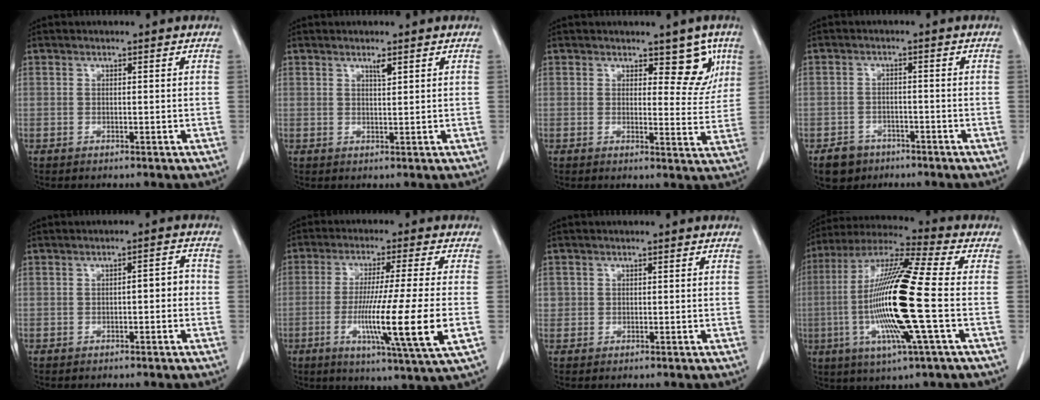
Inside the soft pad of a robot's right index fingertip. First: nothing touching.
{"total": 1.3, "force": [0.9, 0.1, 0.9], "torque": [-0.018, -0.004, 0.016]}
{"total": 5.6, "force": [3.3, 2.8, 3.5], "torque": [-0.020, -0.005, 0.040]}
{"total": 4.2, "force": [-2.7, 3.1, 0.6], "torque": [-0.013, 0.009, -0.039]}
{"total": 2.7, "force": [-0.6, 0.9, 2.5], "torque": [-0.035, 0.014, -0.006]}
{"total": 15.1, "force": [-3.3, -1.4, 14.7], "torque": [-0.261, -0.032, -0.061]}
{"total": 1.4, "force": [0.2, 1.3, 0.2], "torque": [0.008, 0.005, 0.001]}
{"total": 19.8, "force": [-3.0, 0.5, 19.6], "torque": [-0.400, -0.009, -0.066]}